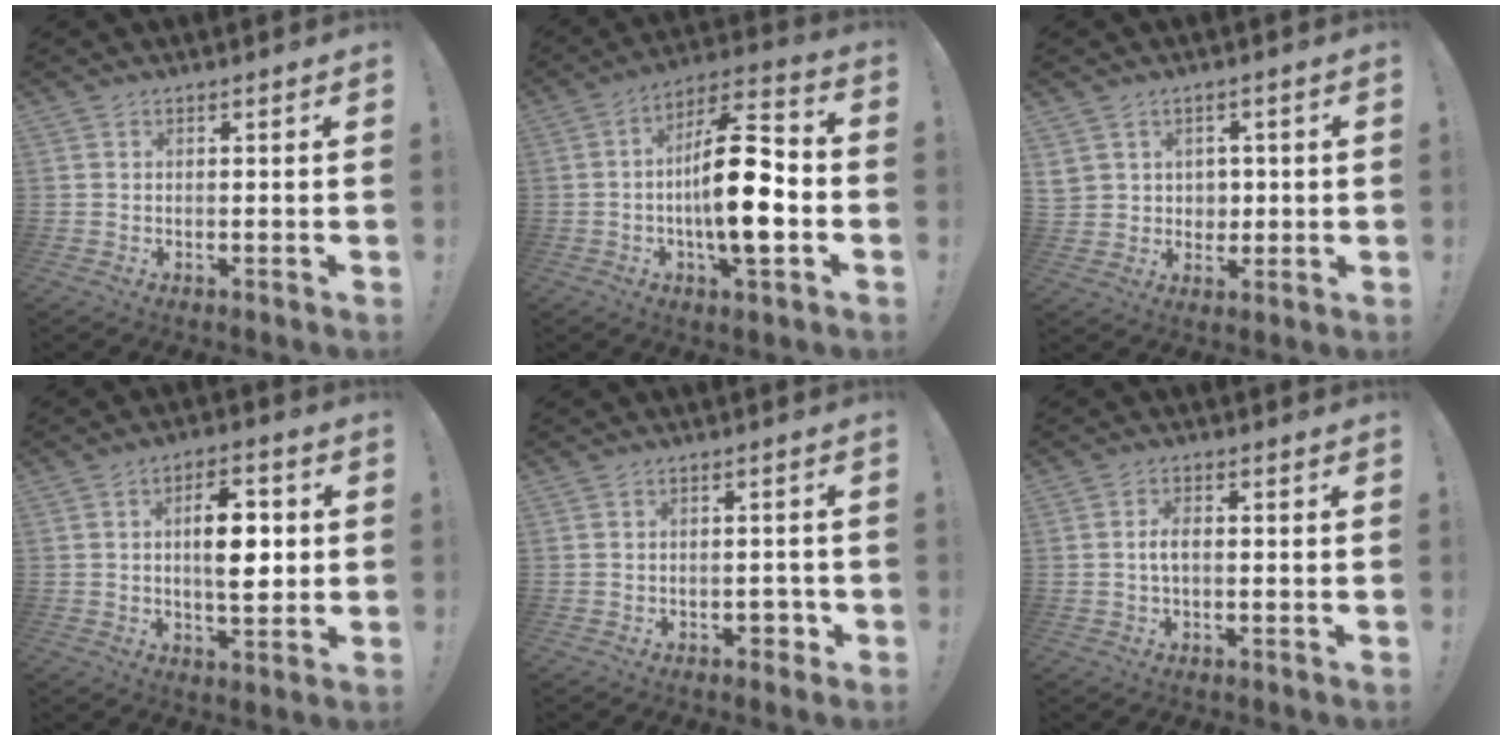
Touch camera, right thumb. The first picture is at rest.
{"total": 18.3, "force": [-2.4, 5.6, 17.2], "torque": [-0.283, 0.001, -0.045]}
{"total": 5.8, "force": [2.3, 5.2, 0.6], "torque": [-0.016, -0.012, 0.050]}
{"total": 10.7, "force": [0.8, 5.5, 9.2], "torque": [-0.131, 0.001, 0.009]}
{"total": 3.6, "force": [-1.4, 2.6, 2.1], "torque": [-0.022, 0.004, -0.024]}
{"total": 3.2, "force": [-0.2, 1.6, 2.8], "torque": [-0.050, 0.008, -0.004]}